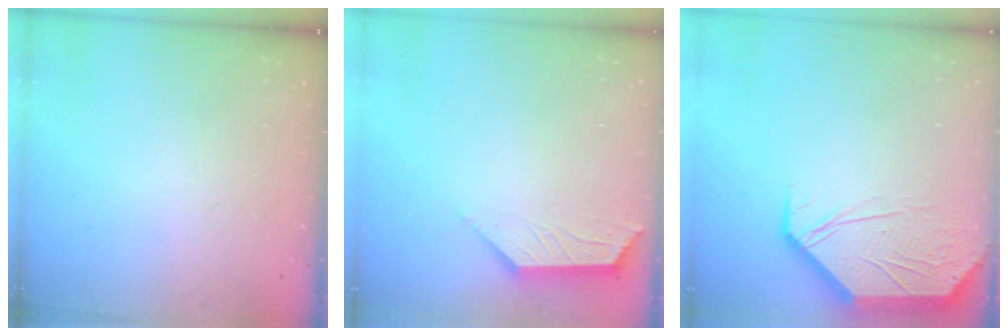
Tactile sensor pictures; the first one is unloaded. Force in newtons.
{"total": 2.9, "press": 2.9, "slide": 0.5}
{"total": 7.3, "press": 7.3, "slide": 0.6}